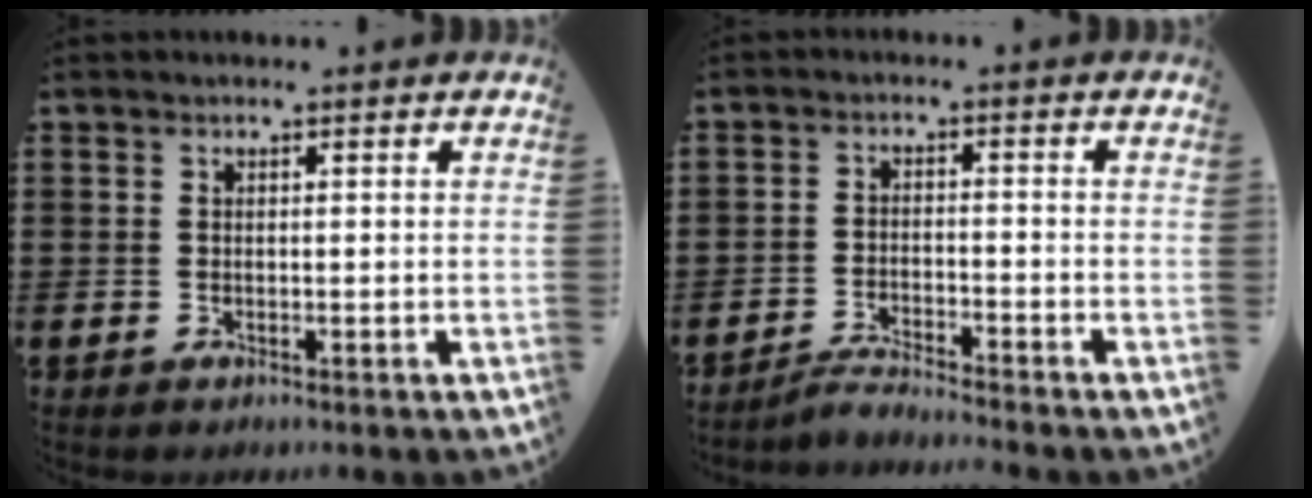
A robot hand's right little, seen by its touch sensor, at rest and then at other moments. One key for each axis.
{"total": 2.5, "fx": -2.5, "fy": -0.3, "fz": 0.3, "tx": -0.007, "ty": 0.003, "tz": -0.052}